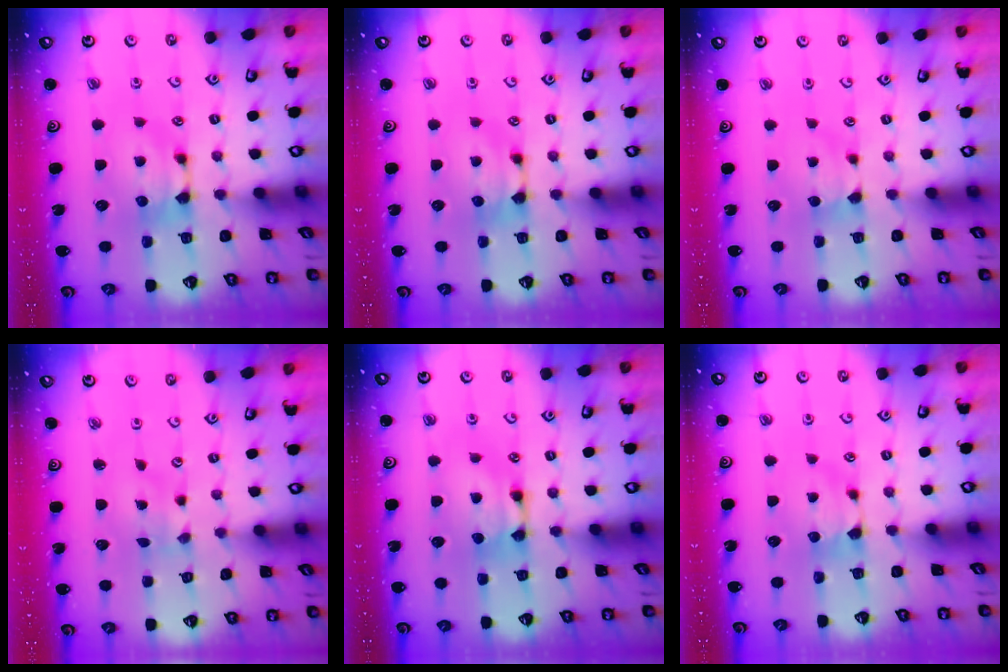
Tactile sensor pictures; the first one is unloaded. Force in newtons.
{"total": 0.0}
{"total": 1.8, "press": 1.7, "slide": 0.5}
{"total": 3.5, "press": 3.4, "slide": 0.8}
{"total": 2.0, "press": 2.0, "slide": 0.1}
{"total": 0.8, "press": 0.7, "slide": 0.2}